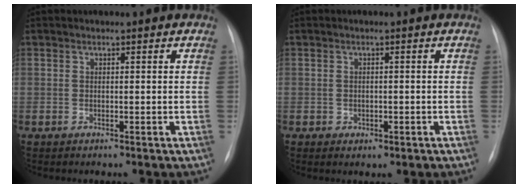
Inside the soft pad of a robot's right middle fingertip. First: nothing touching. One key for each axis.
{"total": 1.4, "fx": -0.6, "fy": 1.0, "fz": 0.8, "tx": -0.016, "ty": -0.001, "tz": 0.000}